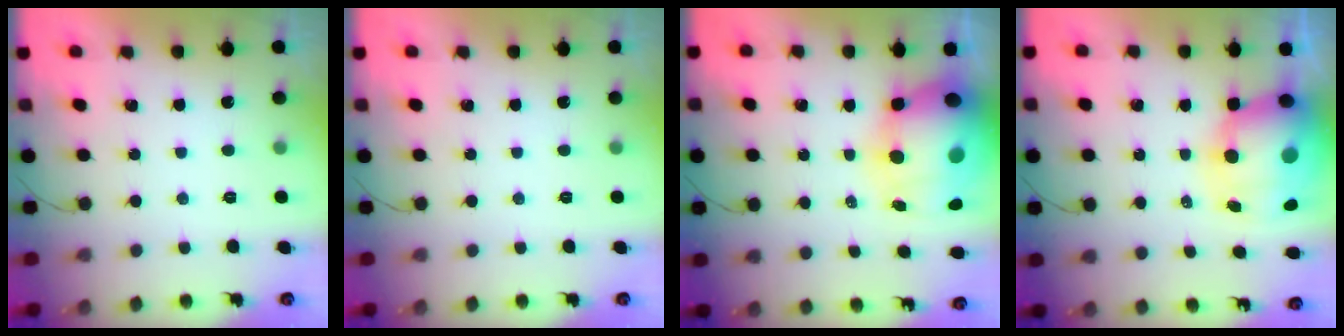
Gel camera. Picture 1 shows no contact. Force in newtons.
{"total": 0.0}
{"total": 23.8, "press": 23.1, "slide": 5.7}
{"total": 16.2, "press": 15.6, "slide": 4.3}